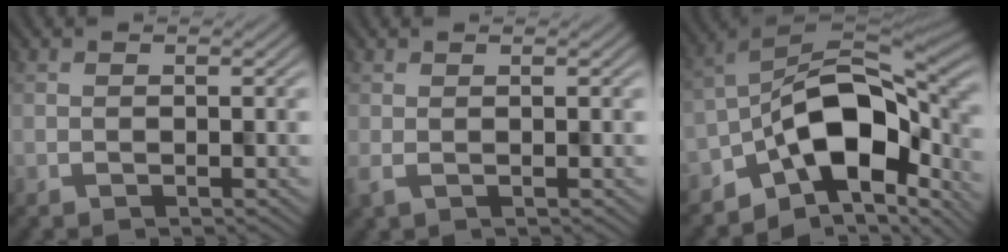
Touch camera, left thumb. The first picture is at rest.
{"total": 1.7, "force": [0.2, 0.5, 1.6], "torque": [-0.038, -0.001, 0.001]}
{"total": 13.7, "force": [-5.6, 7.7, 9.8], "torque": [-0.130, -0.003, -0.108]}